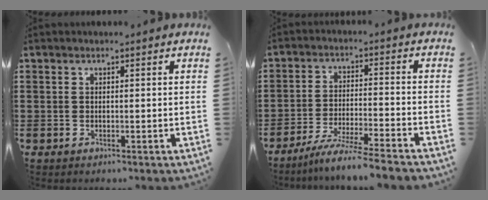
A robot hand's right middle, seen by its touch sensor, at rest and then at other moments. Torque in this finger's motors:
{"motor_torque": [2.14, 0.00, 0.23, 0.15]}